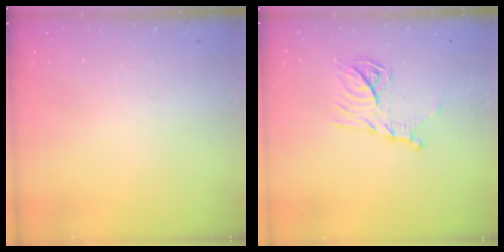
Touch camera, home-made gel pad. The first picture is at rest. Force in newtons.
{"total": 11.7, "press": 11.7, "slide": 0.4}